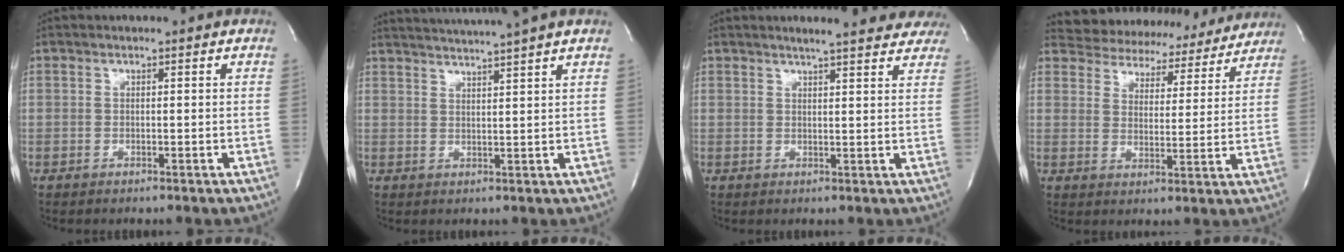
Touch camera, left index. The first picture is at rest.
{"total": 9.5, "force": [8.4, -2.0, 3.8], "torque": [-0.063, 0.003, 0.115]}
{"total": 12.5, "force": [11.3, 2.2, 5.0], "torque": [-0.051, 0.005, 0.123]}
{"total": 17.8, "force": [16.6, 5.8, 2.9], "torque": [-0.035, 0.010, 0.208]}